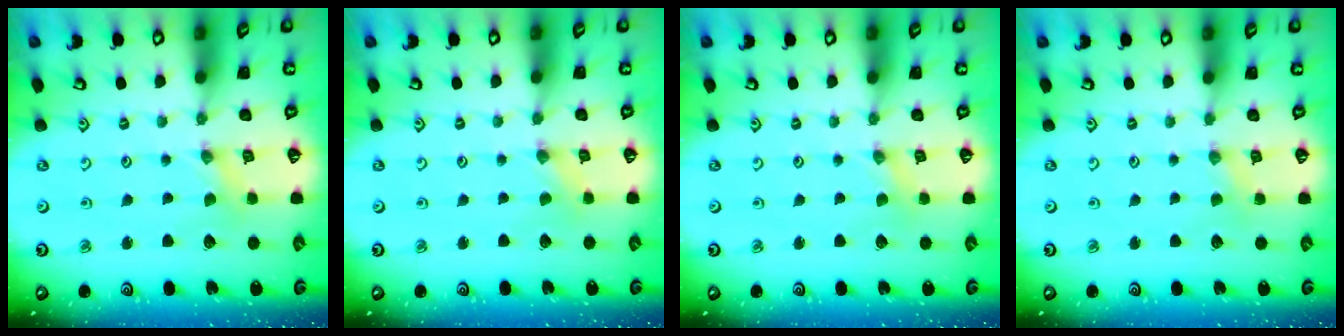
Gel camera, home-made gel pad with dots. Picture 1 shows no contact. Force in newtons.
{"total": 0.0}
{"total": 0.0}
{"total": 1.6, "press": 1.6, "slide": 0.3}